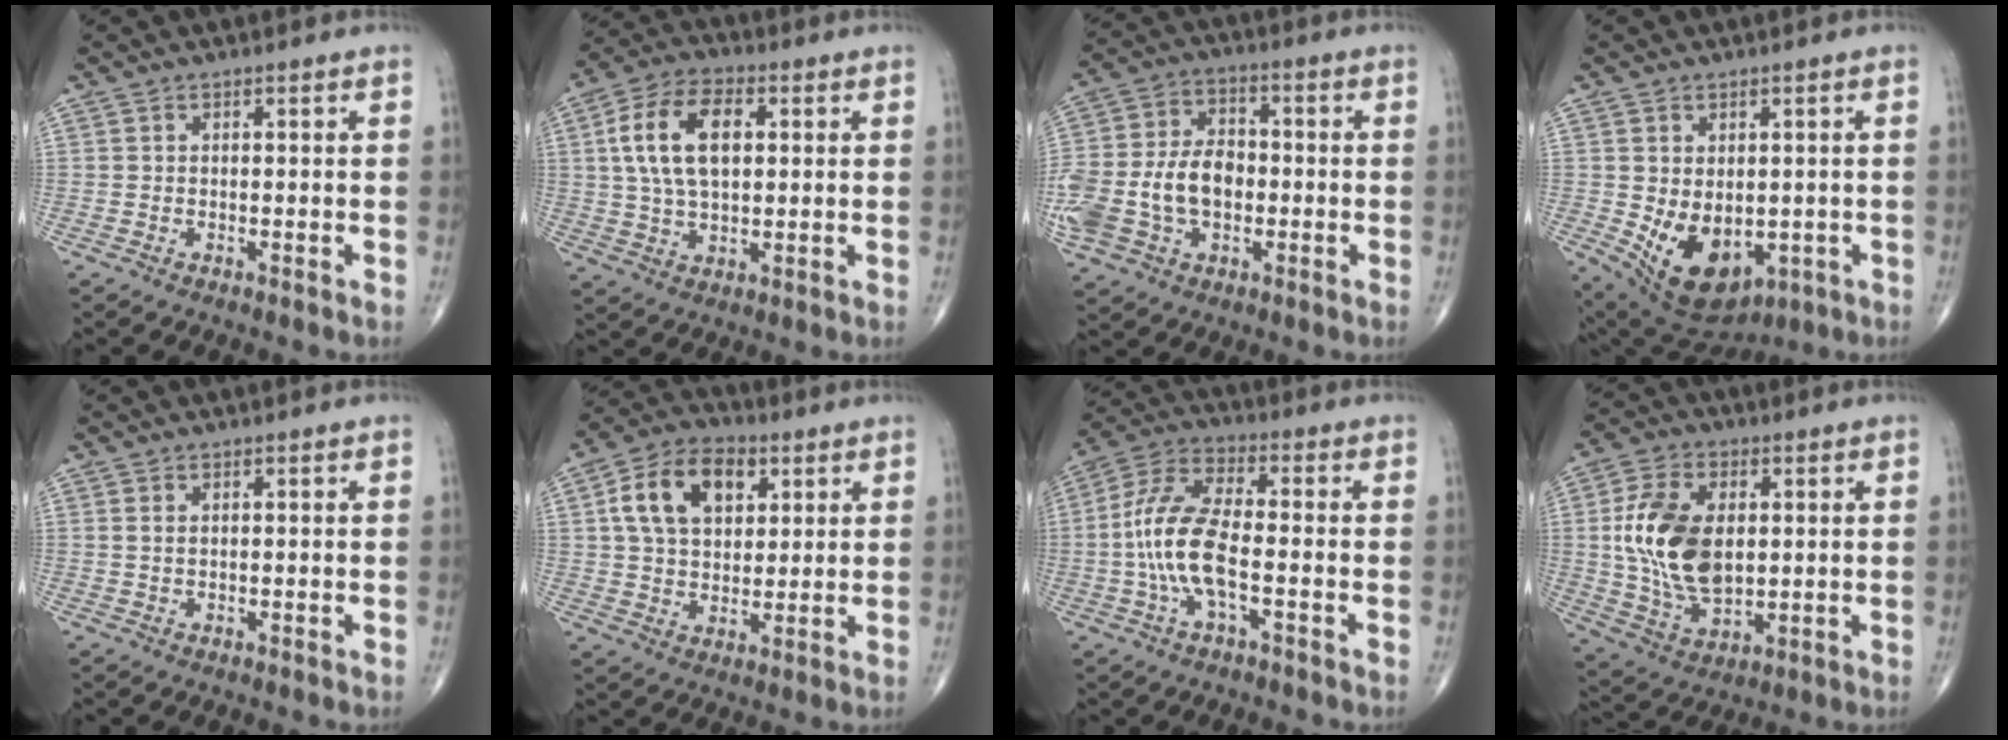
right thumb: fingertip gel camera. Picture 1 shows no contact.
{"total": 13.4, "force": [2.7, 7.6, 10.7], "torque": [-0.192, 0.010, 0.046]}
{"total": 18.3, "force": [-2.9, 12.8, 12.8], "torque": [-0.280, 0.023, -0.044]}
{"total": 12.5, "force": [-2.2, 8.3, 9.1], "torque": [-0.129, -0.012, -0.004]}
{"total": 1.1, "force": [0.4, 0.6, 0.8], "torque": [-0.017, 0.000, 0.011]}
{"total": 14.2, "force": [4.2, 9.4, 9.9], "torque": [-0.151, 0.010, 0.069]}
{"total": 12.3, "force": [-2.3, 4.7, 11.1], "torque": [-0.244, 0.033, -0.048]}
{"total": 16.2, "force": [1.8, 9.8, 12.8], "torque": [-0.232, -0.011, 0.039]}